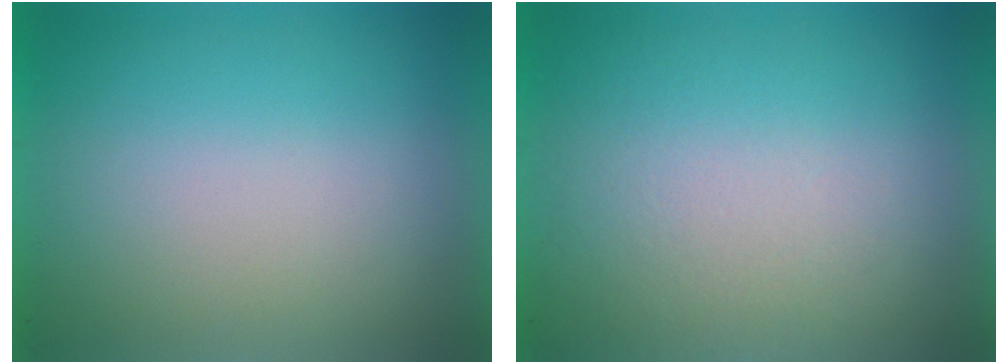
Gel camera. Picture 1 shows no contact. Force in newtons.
{"total": 4.1}